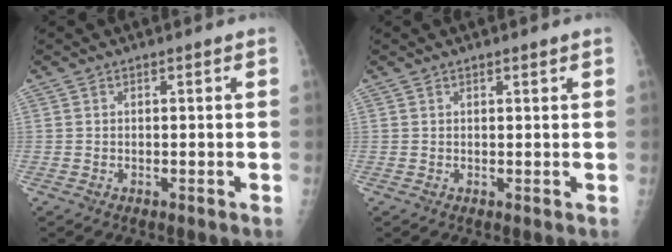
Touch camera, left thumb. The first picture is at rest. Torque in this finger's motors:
{"motor_torque": [-0.16, -0.21, -0.24, -0.27, 0.02]}